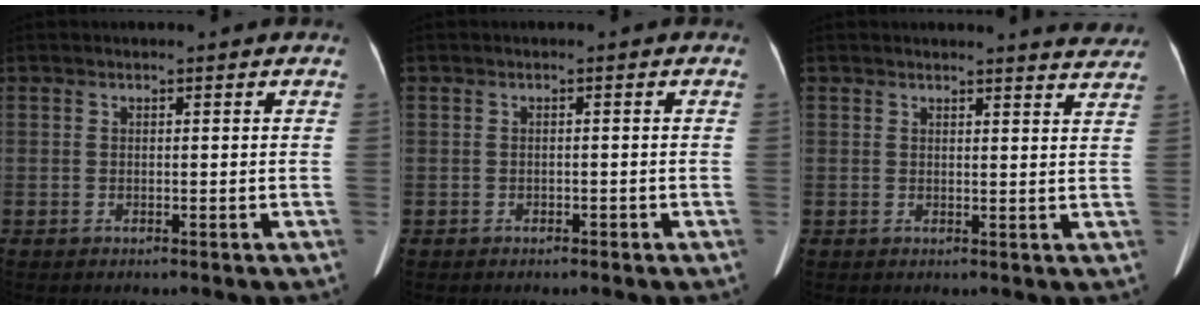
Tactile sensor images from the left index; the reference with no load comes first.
{"total": 0.8, "force": [-0.6, 0.4, 0.3], "torque": [-0.007, 0.001, -0.010]}
{"total": 5.2, "force": [5.2, 0.1, 0.7], "torque": [-0.008, -0.022, 0.036]}